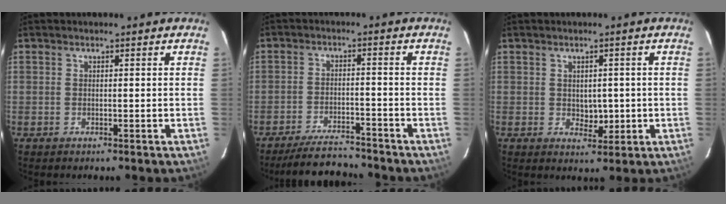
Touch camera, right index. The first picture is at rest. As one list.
[{"total": 6.9, "force": [-6.7, 1.3, 1.3], "torque": [-0.025, -0.007, -0.114]}, {"total": 3.2, "force": [-0.1, 2.1, 2.4], "torque": [-0.030, -0.002, 0.006]}]